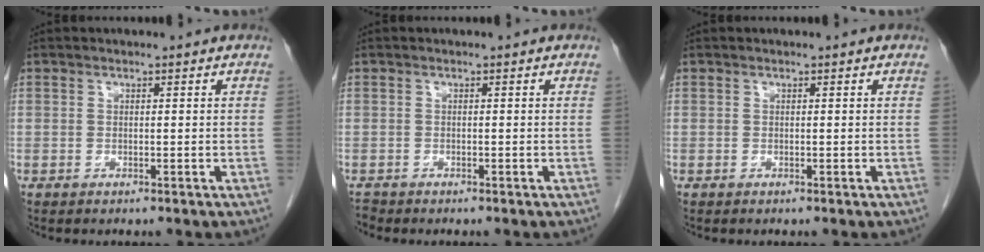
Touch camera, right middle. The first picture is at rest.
{"total": 0.8, "force": [-0.7, 0.1, -0.1], "torque": [-0.003, -0.004, -0.014]}
{"total": 0.0}